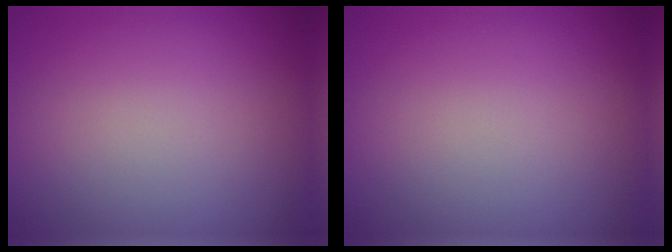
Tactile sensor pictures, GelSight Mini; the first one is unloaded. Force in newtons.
{"total": 0.0}